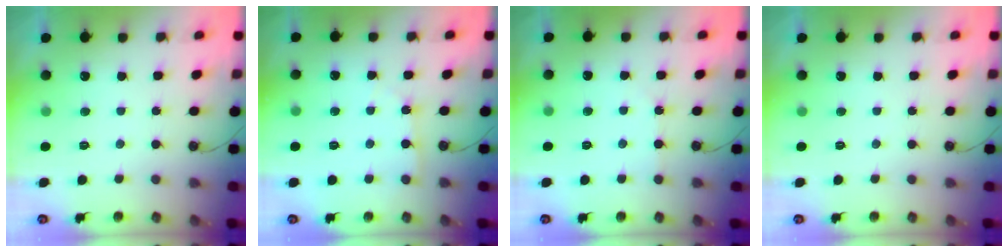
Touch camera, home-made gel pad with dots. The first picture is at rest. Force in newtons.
{"total": 3.2, "press": 3.2, "slide": 0.5}
{"total": 1.7, "press": 1.6, "slide": 0.3}
{"total": 0.0}